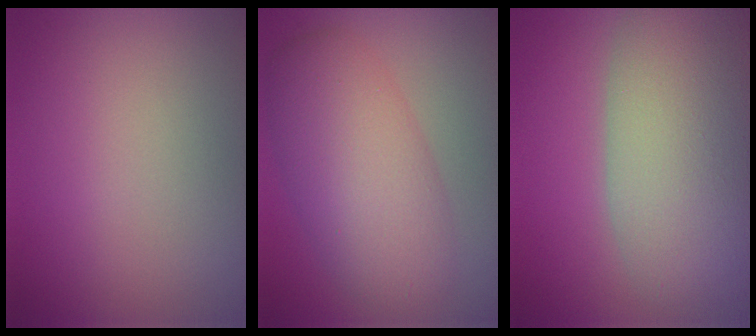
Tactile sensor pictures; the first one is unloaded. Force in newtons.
{"total": 6.6, "press": 6.6, "slide": 0.1}
{"total": 10.2, "press": 10.2, "slide": 0.9}